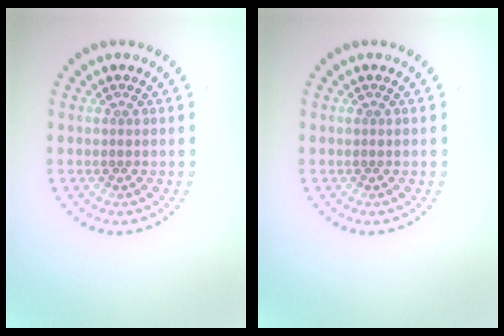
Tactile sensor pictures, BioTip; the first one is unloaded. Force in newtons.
{"total": 0.0}